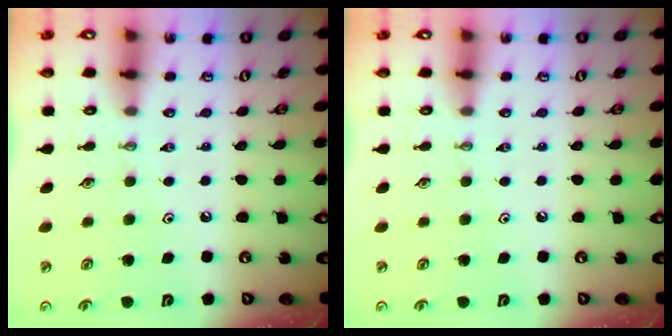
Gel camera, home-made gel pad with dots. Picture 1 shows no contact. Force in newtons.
{"total": 0.0}